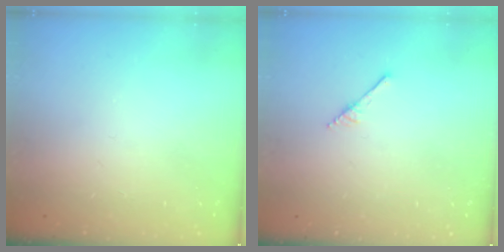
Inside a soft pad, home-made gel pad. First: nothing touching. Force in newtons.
{"total": 2.9, "press": 2.9, "slide": 0.2}